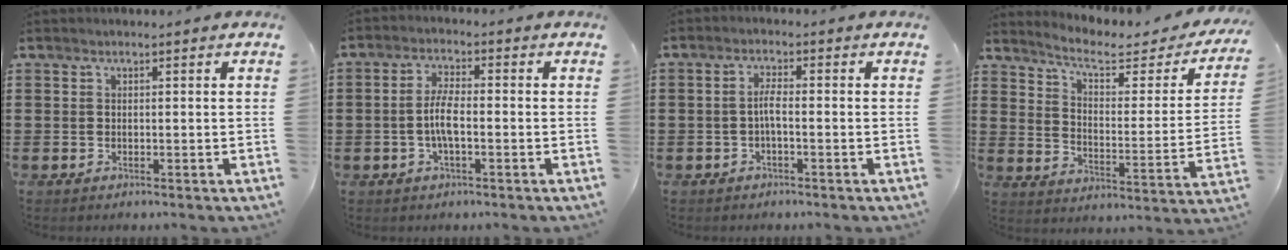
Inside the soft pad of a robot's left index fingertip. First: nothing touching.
{"total": 4.8, "force": [-1.0, 1.5, 4.4], "torque": [-0.099, 0.001, -0.025]}
{"total": 2.7, "force": [-0.8, 0.9, 2.4], "torque": [-0.053, 0.002, -0.018]}
{"total": 5.6, "force": [4.3, 1.3, 3.4], "torque": [-0.080, -0.026, 0.065]}